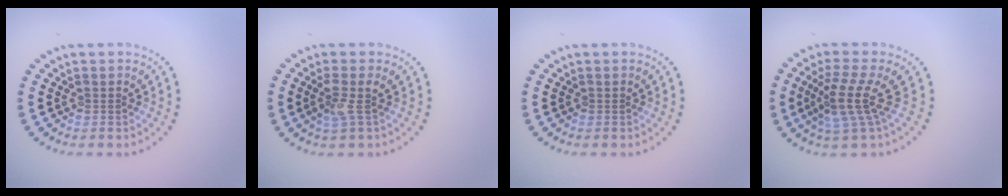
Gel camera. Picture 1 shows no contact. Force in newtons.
{"total": 2.0, "press": 1.6, "slide": 1.2}
{"total": 0.0}
{"total": 3.8, "press": 2.9, "slide": 2.4}